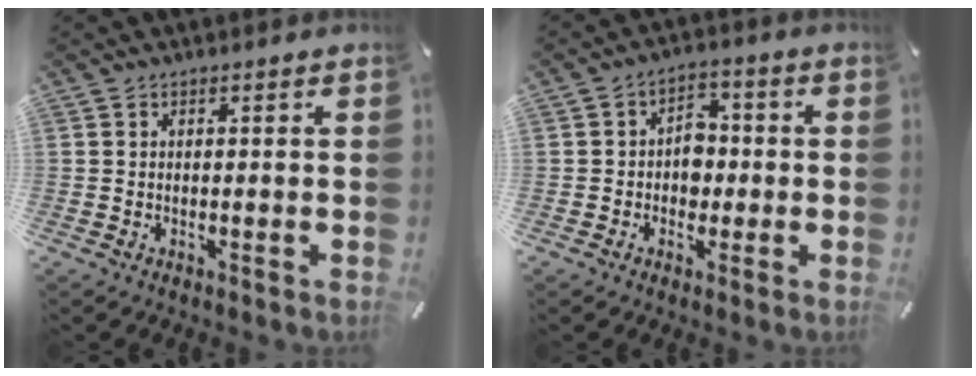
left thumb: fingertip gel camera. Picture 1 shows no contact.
{"total": 5.7, "force": [-0.9, 4.9, 2.8], "torque": [-0.032, 0.008, -0.022]}